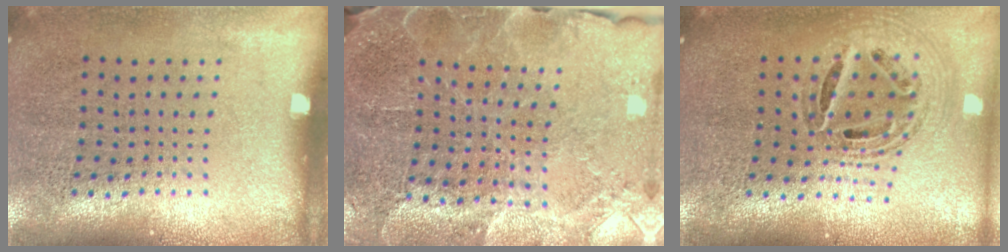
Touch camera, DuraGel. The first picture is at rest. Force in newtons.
{"total": 3.2, "press": 3.2, "slide": 0.4}
{"total": 1.3, "press": 1.2, "slide": 0.5}